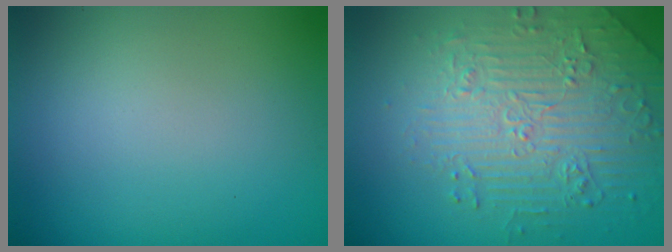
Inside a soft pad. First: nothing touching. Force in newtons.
{"total": 4.3, "press": 4.1, "slide": 1.1}